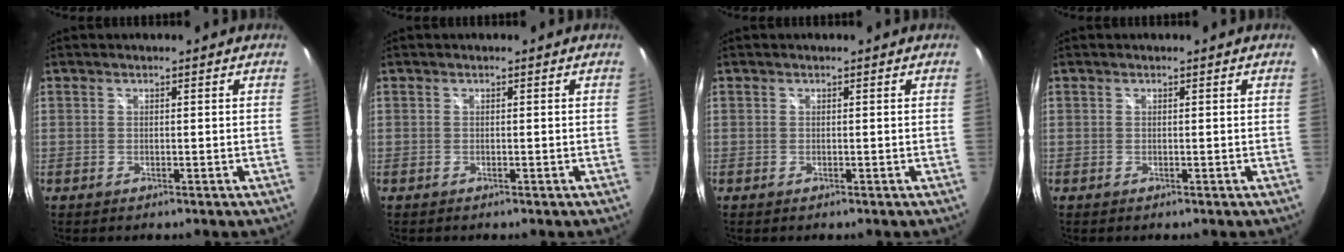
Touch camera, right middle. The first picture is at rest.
{"total": 0.0}
{"total": 0.0}
{"total": 0.0}